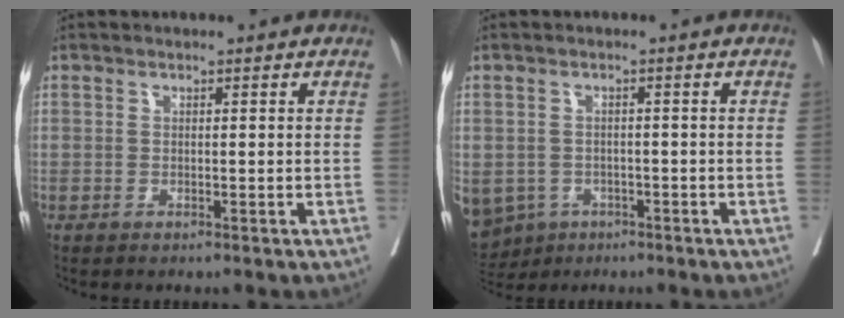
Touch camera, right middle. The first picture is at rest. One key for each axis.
{"total": 11.9, "fx": -6.0, "fy": 9.5, "fz": 3.9, "tx": -0.120, "ty": -0.008, "tz": -0.078}